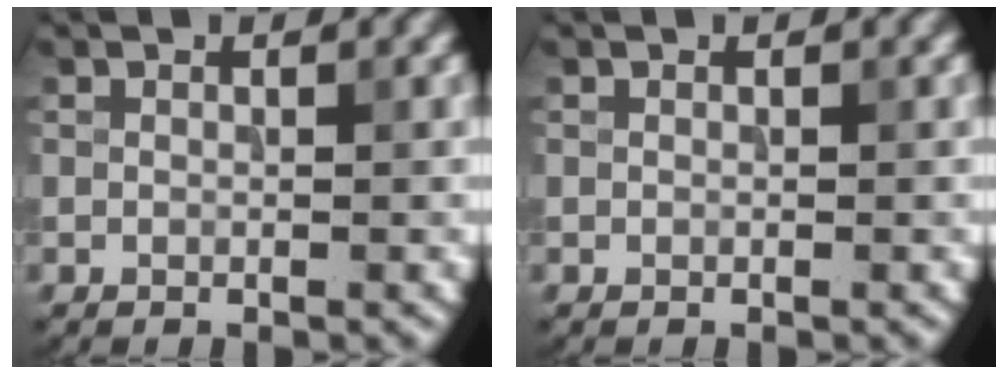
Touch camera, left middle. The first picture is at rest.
{"total": 0.0}